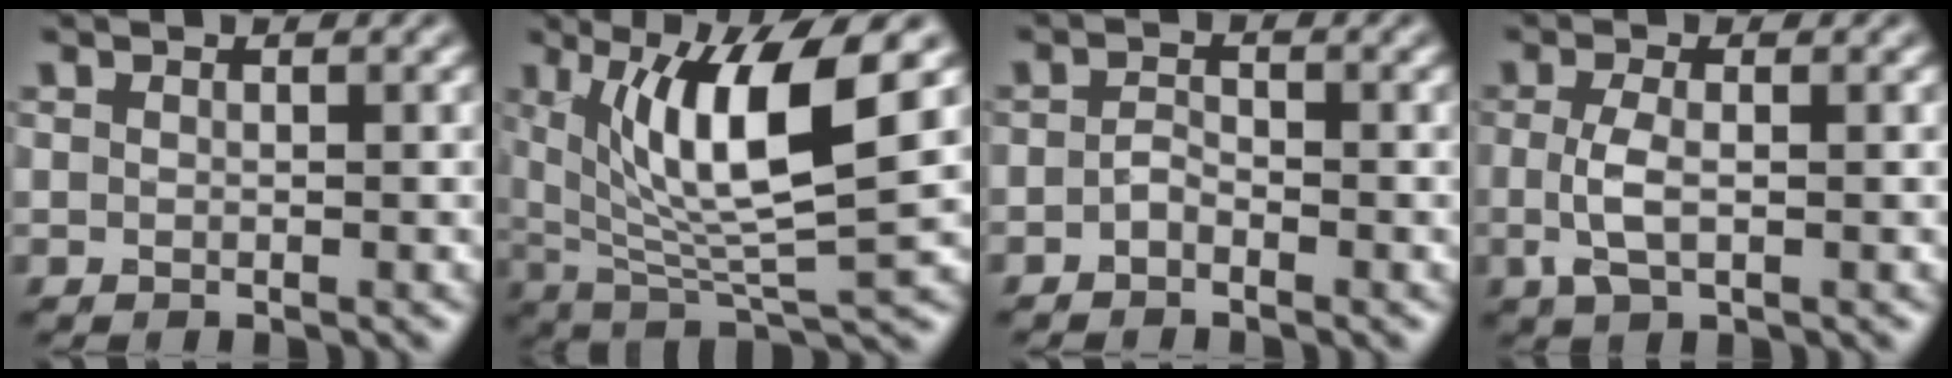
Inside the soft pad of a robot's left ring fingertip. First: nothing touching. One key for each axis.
{"total": 9.8, "fx": 3.3, "fy": 2.3, "fz": 9.0, "tx": -0.152, "ty": -0.009, "tz": 0.065}
{"total": 1.2, "fx": -0.7, "fy": 0.7, "fz": 0.8, "tx": -0.018, "ty": 0.003, "tz": -0.017}
{"total": 2.8, "fx": -0.3, "fy": 1.1, "fz": 2.6, "tx": -0.063, "ty": -0.003, "tz": -0.007}